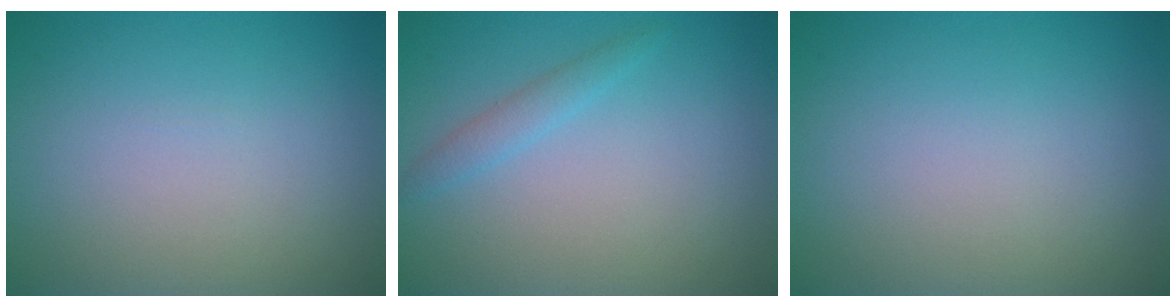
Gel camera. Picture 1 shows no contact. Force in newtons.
{"total": 1.4, "press": 1.4, "slide": 0.1}
{"total": 0.0}